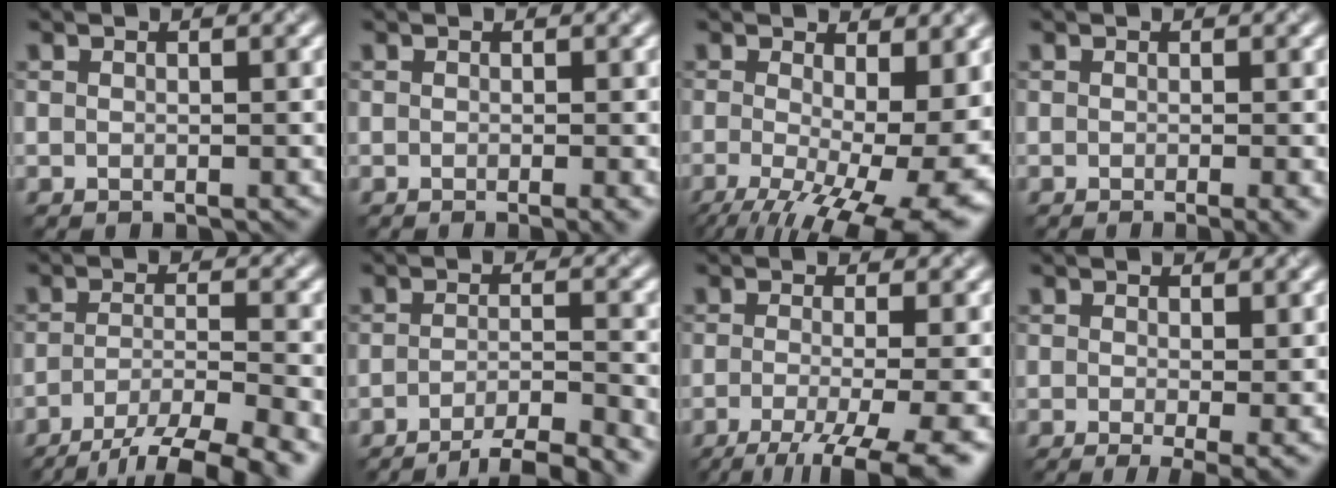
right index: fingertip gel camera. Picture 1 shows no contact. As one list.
[{"total": 2.1, "force": [-0.8, 0.6, 1.8], "torque": [-0.023, -0.003, -0.007]}, {"total": 15.3, "force": [-3.7, 6.6, 13.3], "torque": [-0.204, -0.033, -0.035]}, {"total": 2.6, "force": [-1.0, 0.8, 2.3], "torque": [-0.028, -0.003, -0.007]}, {"total": 9.1, "force": [-6.8, 2.5, 5.6], "torque": [-0.094, -0.020, -0.098]}, {"total": 5.7, "force": [-4.5, 1.0, 3.3], "torque": [-0.051, 0.003, -0.070]}, {"total": 8.7, "force": [-4.6, 2.3, 7.0], "torque": [-0.106, -0.021, -0.067]}, {"total": 5.1, "force": [-1.5, 1.8, 4.6], "torque": [-0.072, -0.008, -0.013]}]